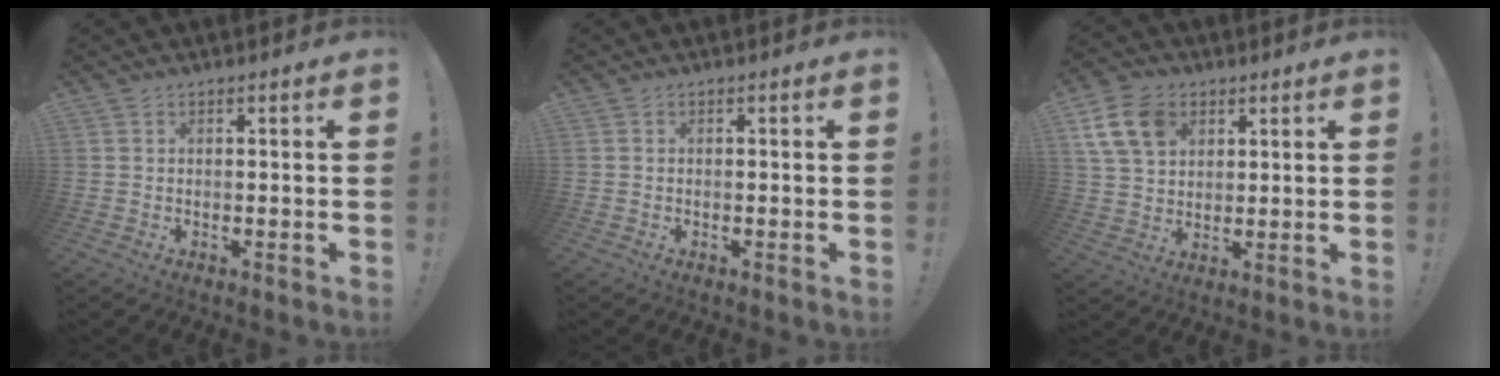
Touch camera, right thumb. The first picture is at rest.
{"total": 0.0}
{"total": 12.4, "force": [5.7, 8.8, 6.6], "torque": [-0.117, -0.016, 0.115]}